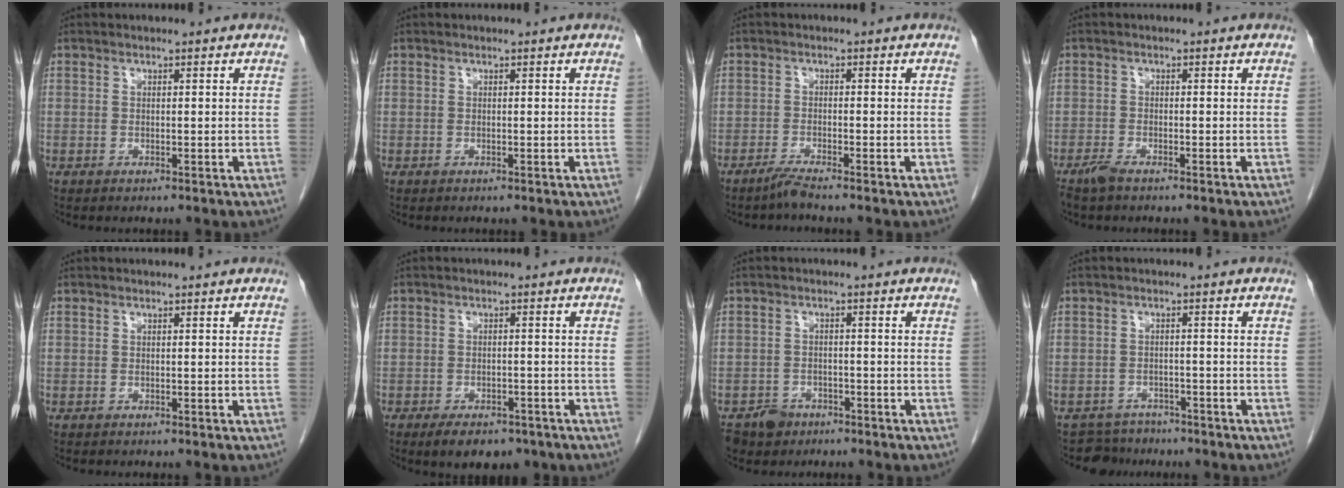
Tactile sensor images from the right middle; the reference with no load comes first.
{"total": 0.0}
{"total": 2.0, "force": [-1.8, -0.4, 0.9], "torque": [-0.023, -0.005, -0.038]}
{"total": 1.9, "force": [-1.5, 0.3, 1.1], "torque": [-0.029, -0.004, -0.030]}
{"total": 0.0}
{"total": 7.2, "force": [-5.3, 3.4, 3.5], "torque": [-0.046, 0.000, -0.072]}
{"total": 3.8, "force": [-2.6, 2.7, 0.7], "torque": [-0.011, 0.004, -0.040]}
{"total": 3.8, "force": [-3.2, 1.9, -0.9], "torque": [0.014, 0.003, -0.054]}